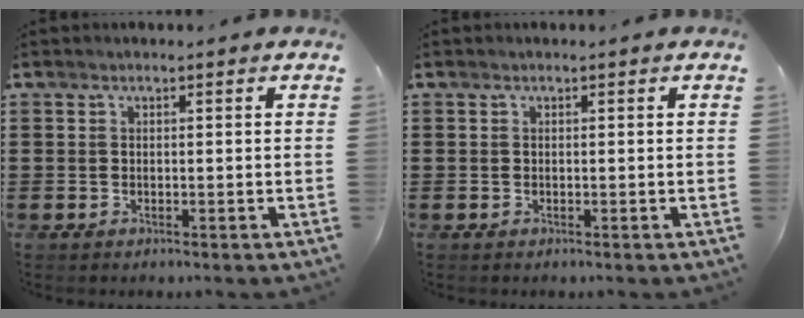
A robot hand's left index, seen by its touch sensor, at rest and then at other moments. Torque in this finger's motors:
{"motor_torque": [0.00, 0.00, -0.01, 0.01]}